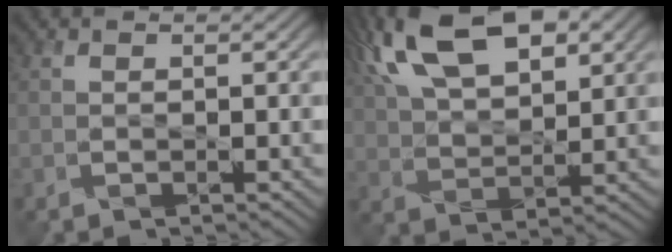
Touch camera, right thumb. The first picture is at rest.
{"total": 15.4, "force": [7.7, 7.2, 11.2], "torque": [-0.238, 0.023, 0.130]}